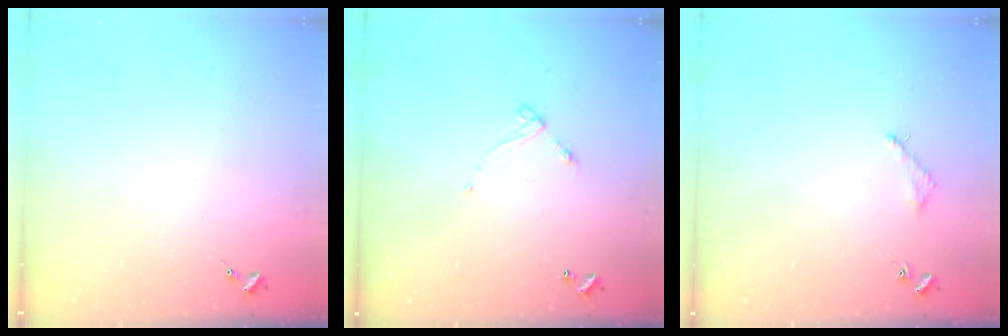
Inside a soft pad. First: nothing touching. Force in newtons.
{"total": 4.2, "press": 4.2, "slide": 0.2}
{"total": 3.0, "press": 3.0, "slide": 0.4}